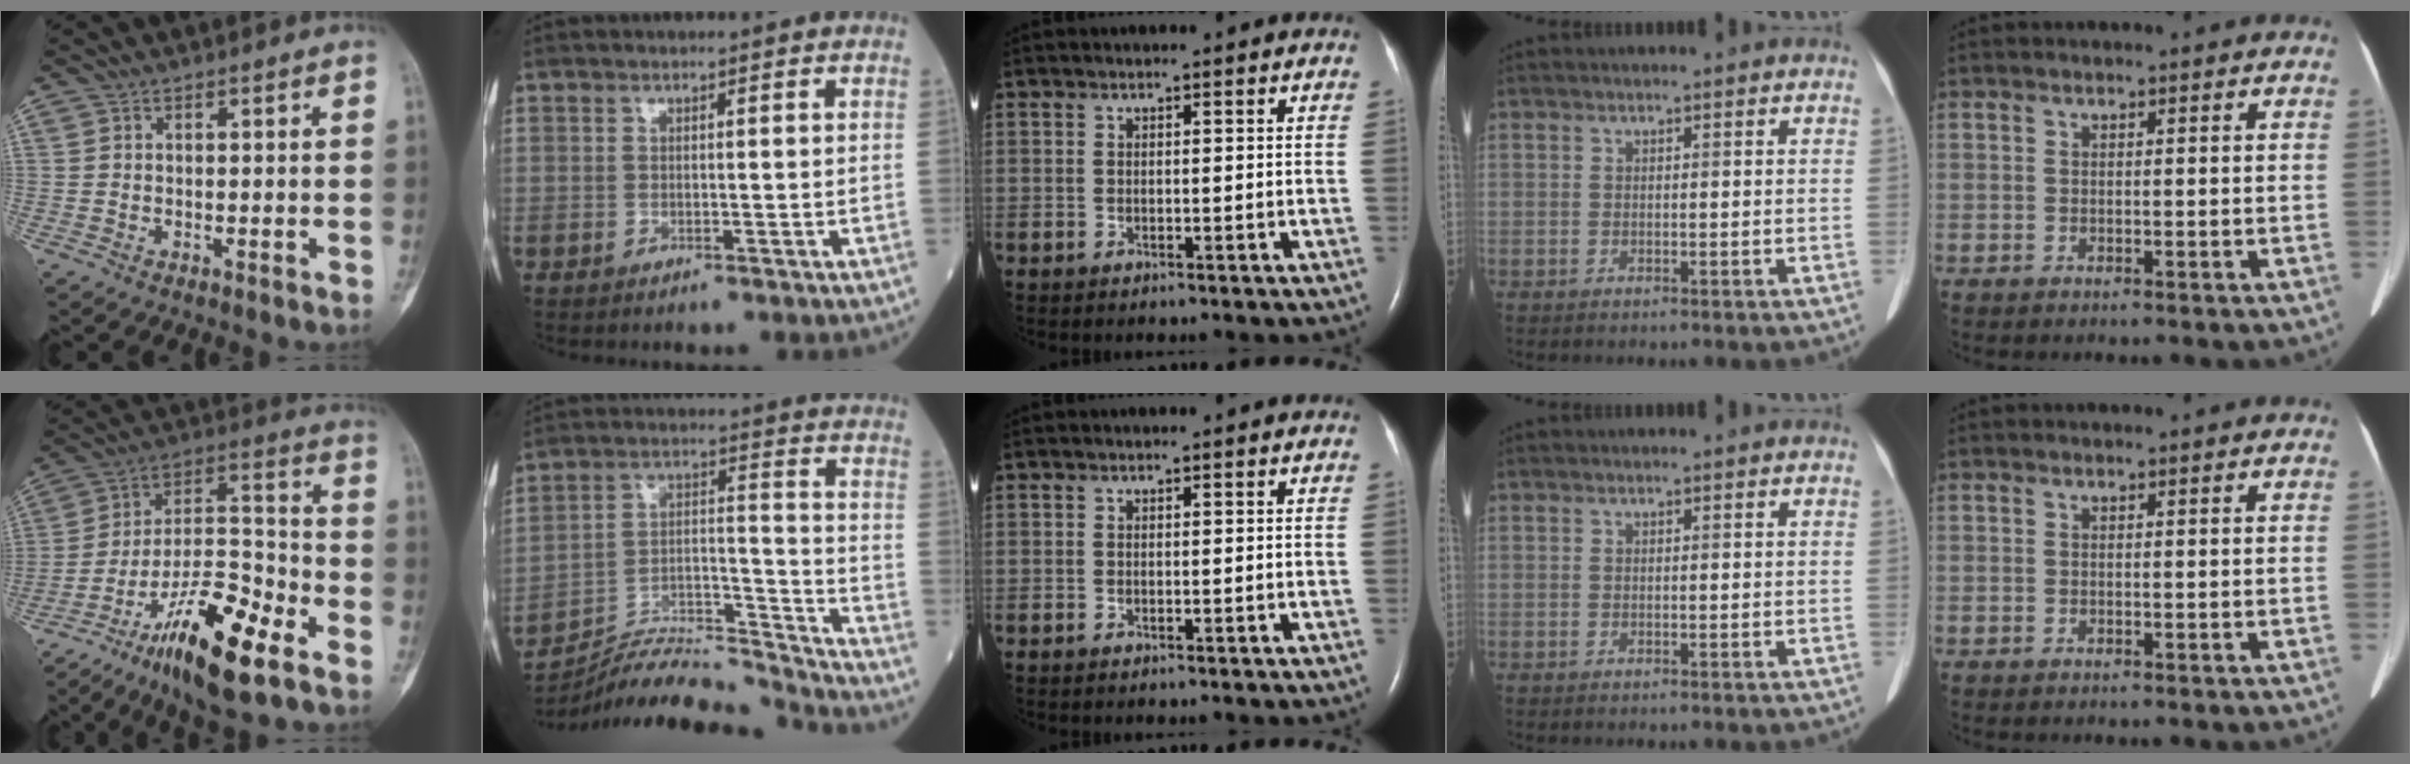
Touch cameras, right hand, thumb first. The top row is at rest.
{"thumb": {"total": 19.6, "force": [-11.5, 5.3, 14.9], "torque": [-0.260, 0.072, -0.200]}, "index": {"total": 15.8, "force": [-15.6, -1.1, 1.8], "torque": [-0.034, 0.037, -0.265]}}